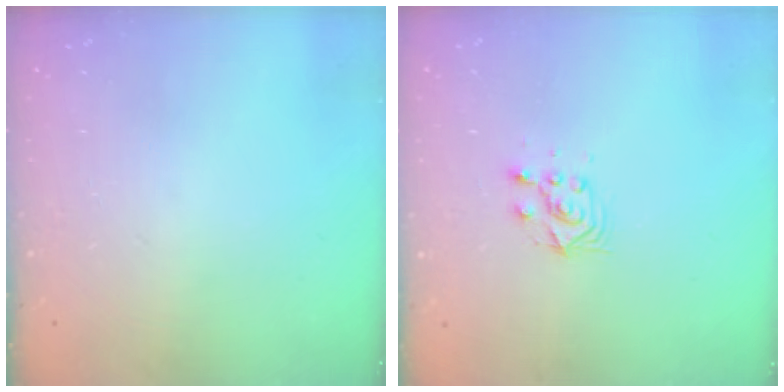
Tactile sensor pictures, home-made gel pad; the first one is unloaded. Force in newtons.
{"total": 7.0, "press": 7.0, "slide": 0.7}